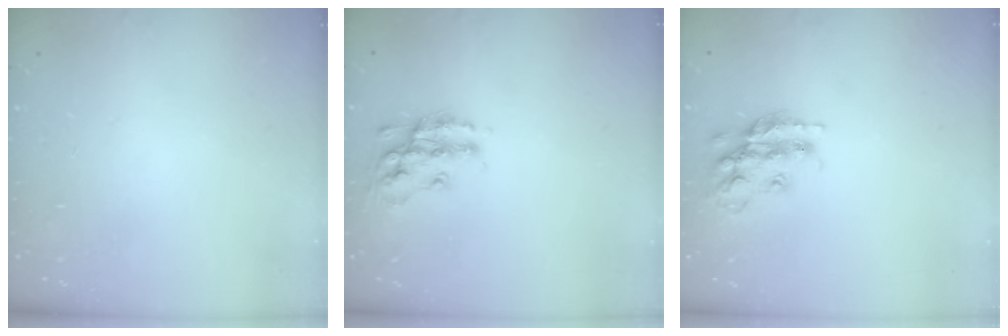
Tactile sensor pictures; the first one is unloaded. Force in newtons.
{"total": 13.7, "press": 13.7, "slide": 0.6}
{"total": 14.9, "press": 14.8, "slide": 0.8}